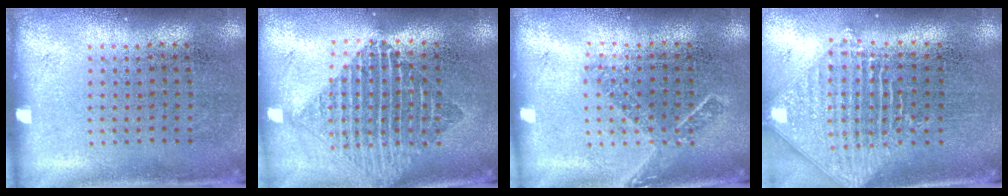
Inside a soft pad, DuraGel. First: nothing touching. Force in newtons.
{"total": 1.8, "press": 1.5, "slide": 1.0}
{"total": 1.6, "press": 1.2, "slide": 1.1}
{"total": 2.3, "press": 1.8, "slide": 1.4}